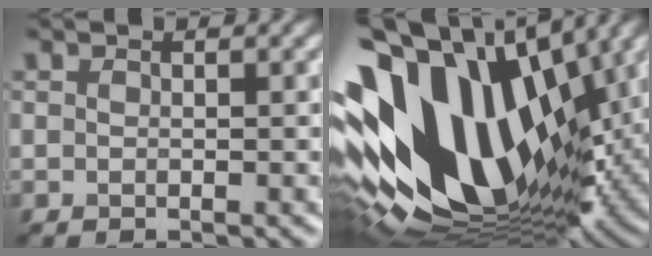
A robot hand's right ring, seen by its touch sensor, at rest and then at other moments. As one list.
[{"total": 18.7, "force": [1.9, 11.7, 14.4], "torque": [-0.294, 0.011, 0.020]}]